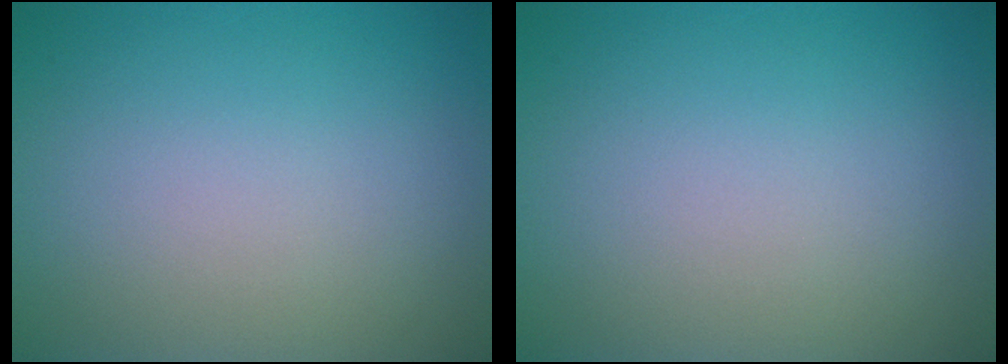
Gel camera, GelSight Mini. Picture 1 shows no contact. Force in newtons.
{"total": 0.0}